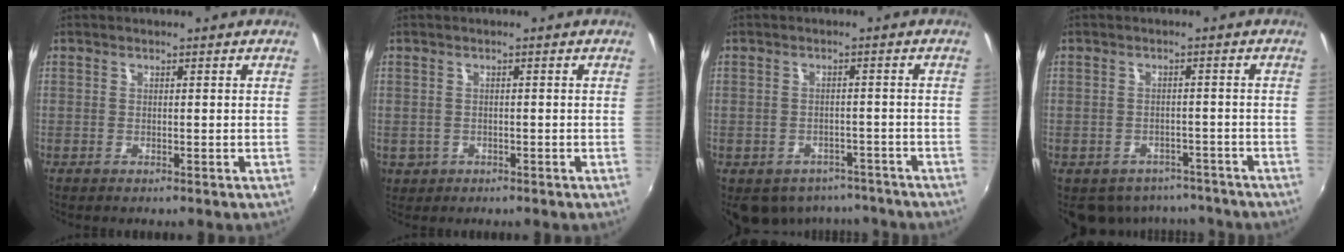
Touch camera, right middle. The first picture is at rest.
{"total": 3.7, "force": [-0.8, 3.3, 1.4], "torque": [-0.035, -0.004, -0.007]}
{"total": 10.6, "force": [-7.5, 6.5, 3.7], "torque": [-0.084, -0.002, -0.090]}
{"total": 8.8, "force": [-6.8, 5.1, 2.4], "torque": [-0.057, 0.000, -0.082]}